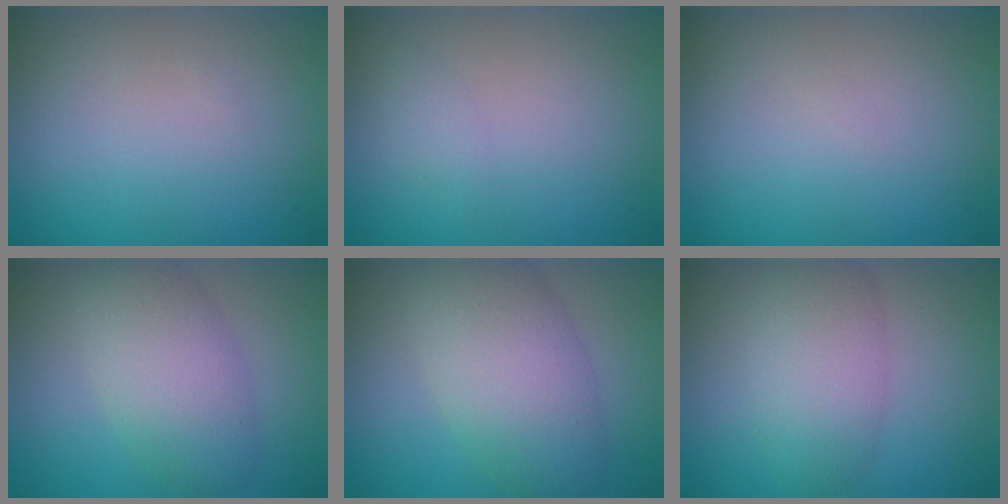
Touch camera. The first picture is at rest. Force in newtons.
{"total": 0.9, "press": 0.9, "slide": 0.1}
{"total": 0.0}
{"total": 5.2, "press": 5.2, "slide": 0.1}
{"total": 6.8, "press": 6.8, "slide": 0.2}
{"total": 4.4, "press": 4.4, "slide": 0.2}